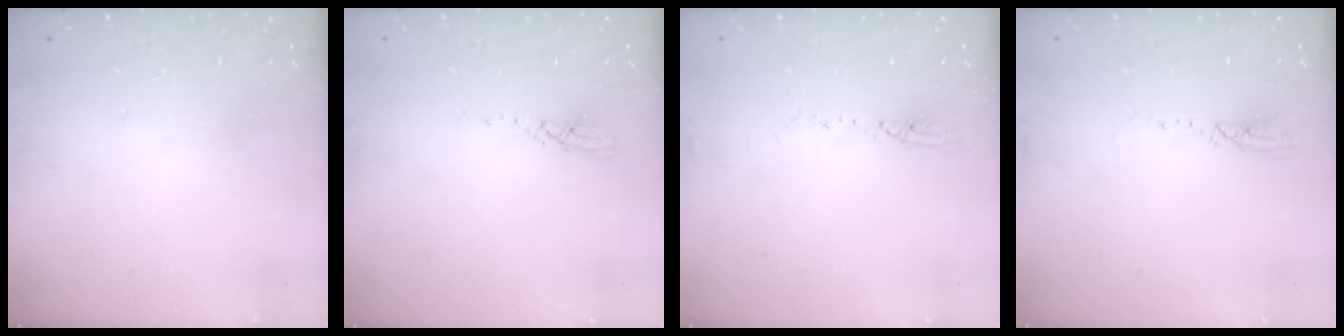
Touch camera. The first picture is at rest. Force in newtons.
{"total": 3.1, "press": 3.1, "slide": 0.1}
{"total": 4.6, "press": 4.3, "slide": 1.6}
{"total": 2.4, "press": 2.4, "slide": 0.3}